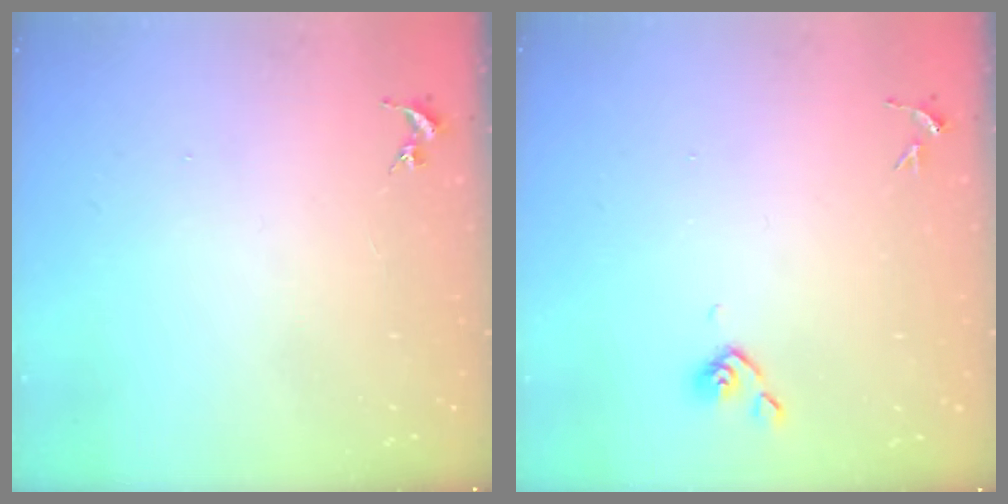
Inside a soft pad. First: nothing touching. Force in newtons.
{"total": 3.8, "press": 3.7, "slide": 0.8}